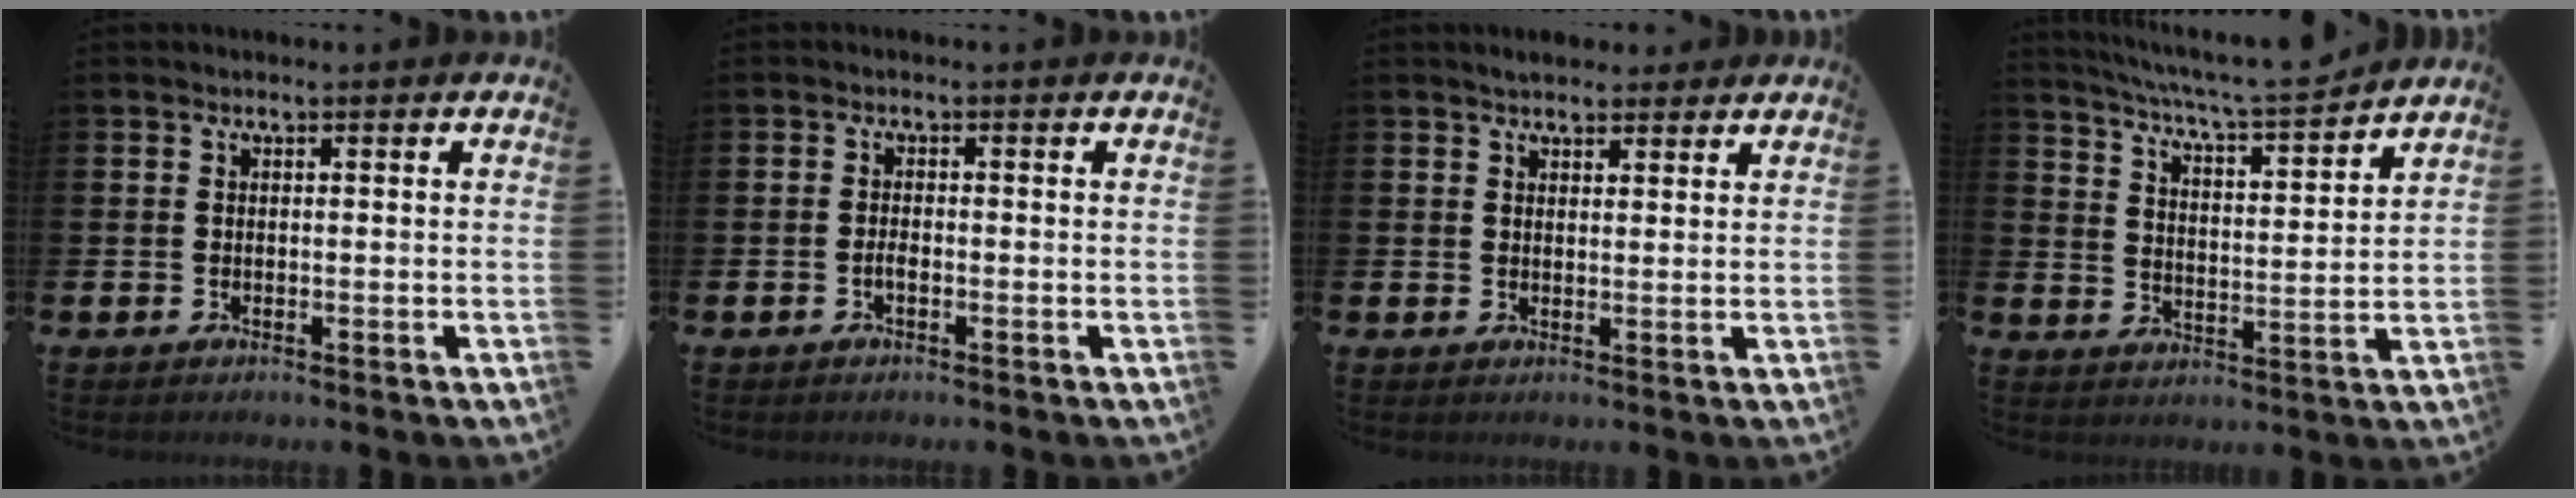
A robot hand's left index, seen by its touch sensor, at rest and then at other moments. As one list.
[{"total": 1.2, "force": [-0.6, 0.4, 0.9], "torque": [-0.017, -0.002, -0.012]}, {"total": 2.8, "force": [2.7, 0.9, 0.2], "torque": [0.000, -0.007, 0.047]}, {"total": 6.5, "force": [6.1, 0.0, 2.0], "torque": [-0.067, -0.050, 0.103]}]